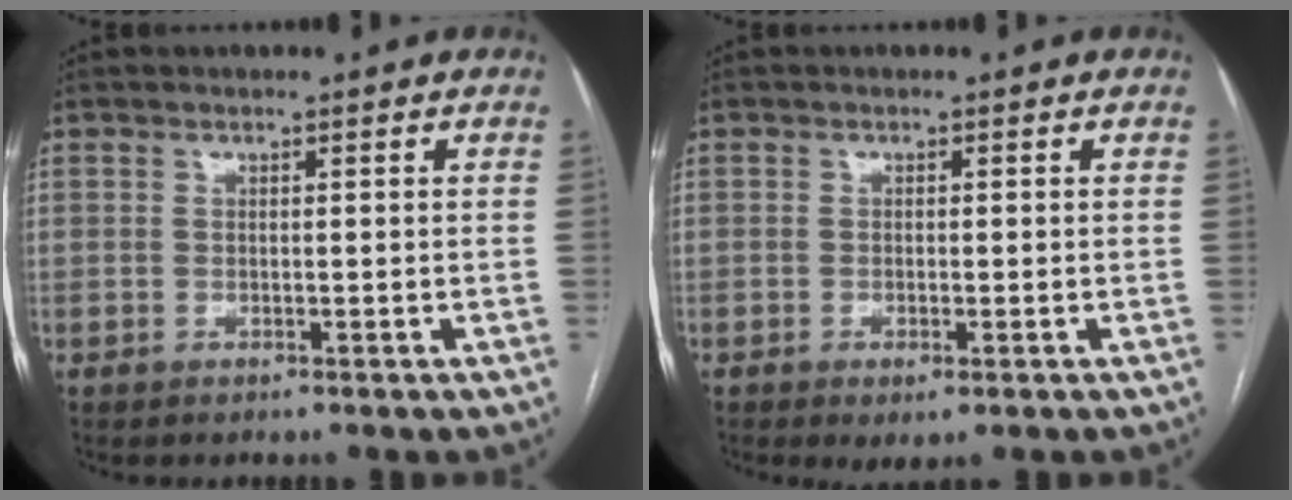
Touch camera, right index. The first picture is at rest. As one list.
[{"total": 2.2, "force": [-1.0, 0.6, 1.8], "torque": [-0.027, -0.003, -0.010]}]